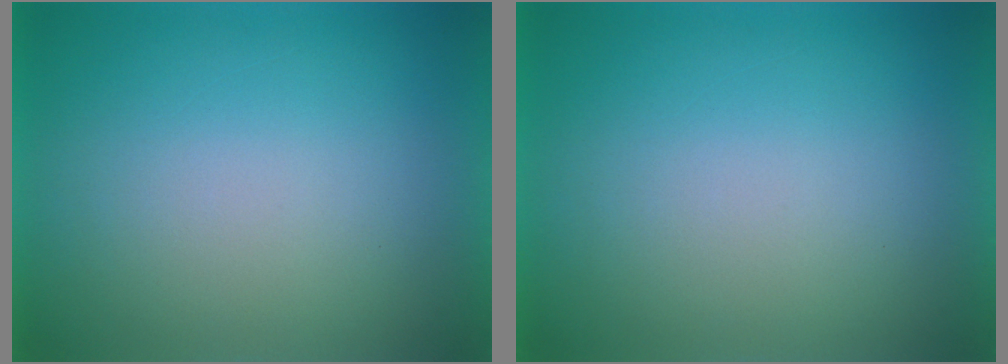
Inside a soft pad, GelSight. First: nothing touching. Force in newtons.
{"total": 0.0}